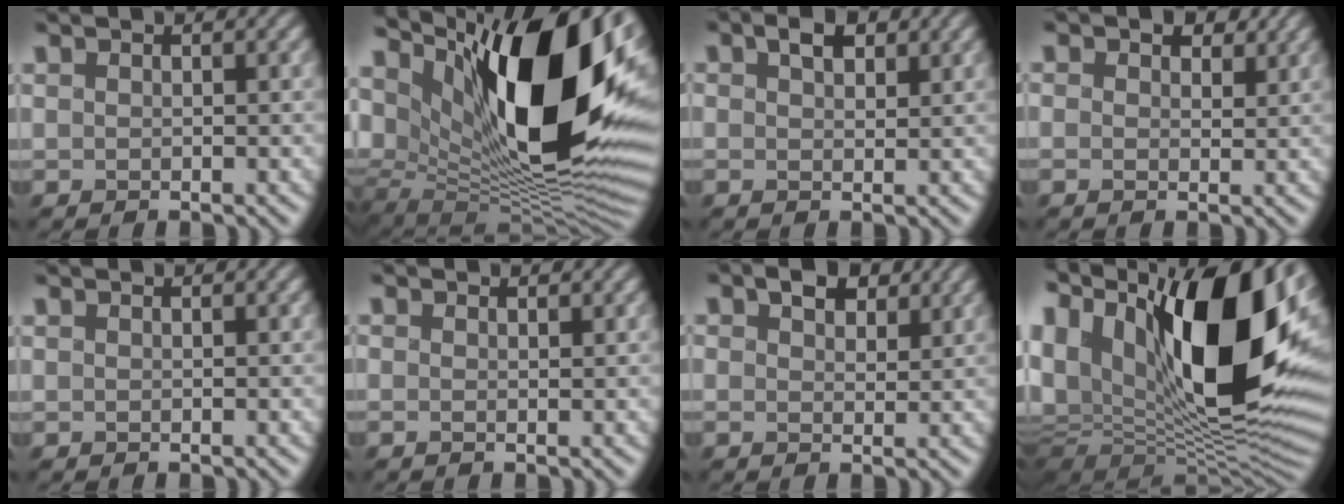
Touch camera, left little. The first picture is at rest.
{"total": 19.4, "force": [5.2, 9.1, 16.3], "torque": [-0.258, 0.005, 0.090]}
{"total": 2.4, "force": [1.1, 1.4, 1.7], "torque": [-0.033, -0.001, 0.013]}
{"total": 3.3, "force": [1.9, 2.2, 1.6], "torque": [-0.033, -0.010, 0.024]}
{"total": 0.0}
{"total": 0.0}
{"total": 3.3, "force": [1.7, 2.0, 1.9], "torque": [-0.034, -0.002, 0.017]}
{"total": 22.0, "force": [4.6, 12.4, 17.6], "torque": [-0.332, 0.027, 0.077]}